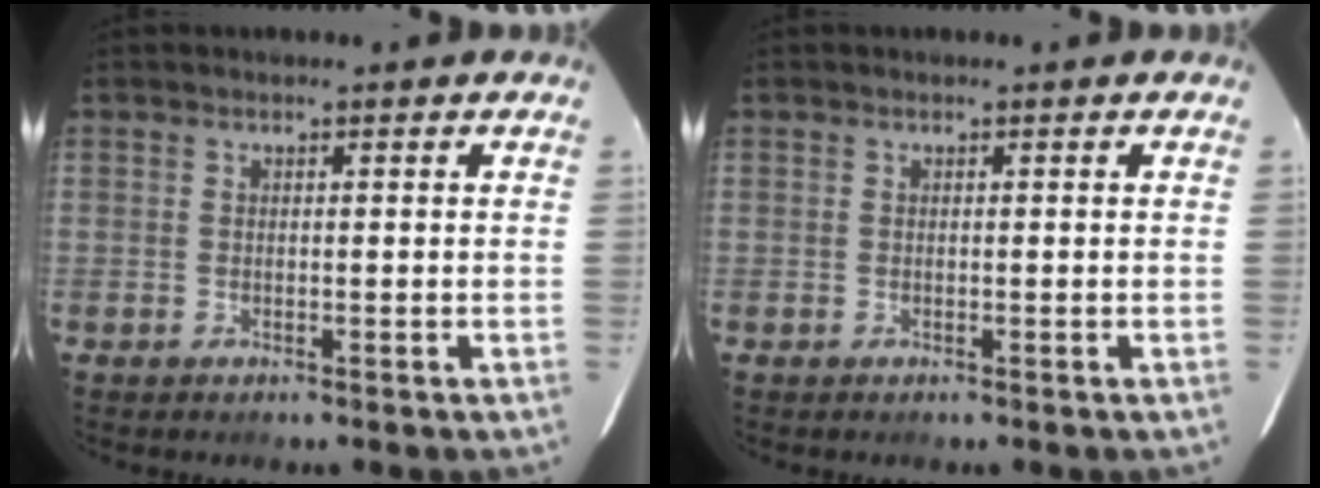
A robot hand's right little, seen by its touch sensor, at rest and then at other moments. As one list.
[{"total": 0.0}]